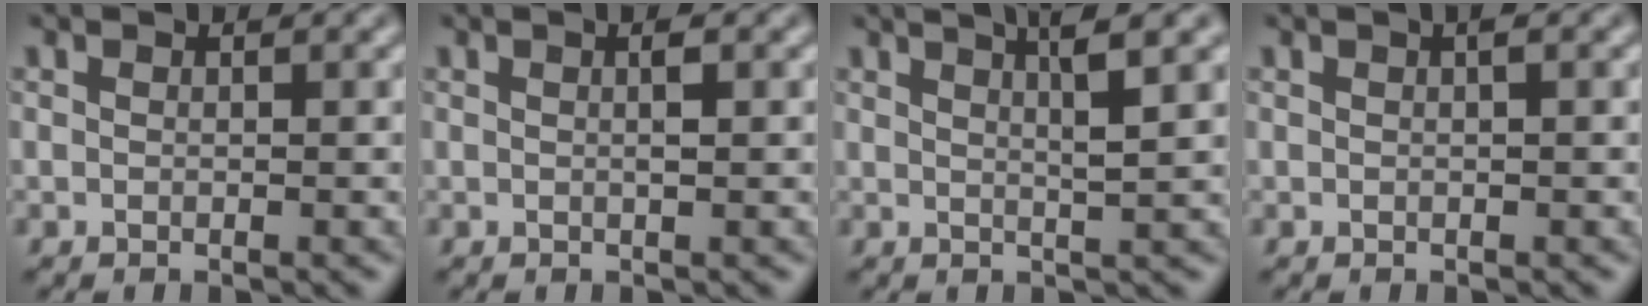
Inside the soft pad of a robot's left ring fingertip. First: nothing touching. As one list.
[{"total": 1.2, "force": [-0.1, 0.2, 1.1], "torque": [-0.009, 0.004, -0.002]}, {"total": 3.2, "force": [1.8, 0.1, 2.7], "torque": [-0.047, 0.006, 0.036]}, {"total": 0.8, "force": [0.1, 0.2, 0.8], "torque": [-0.003, 0.001, 0.002]}]